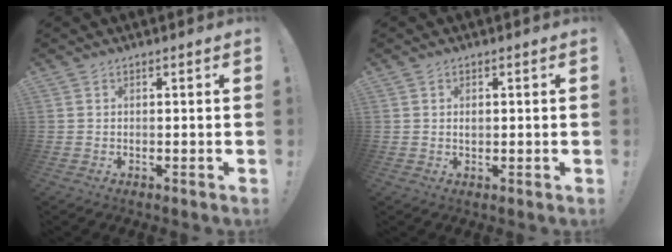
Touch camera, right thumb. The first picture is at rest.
{"total": 1.0, "force": [0.1, 0.8, 0.6], "torque": [-0.010, 0.002, 0.000]}